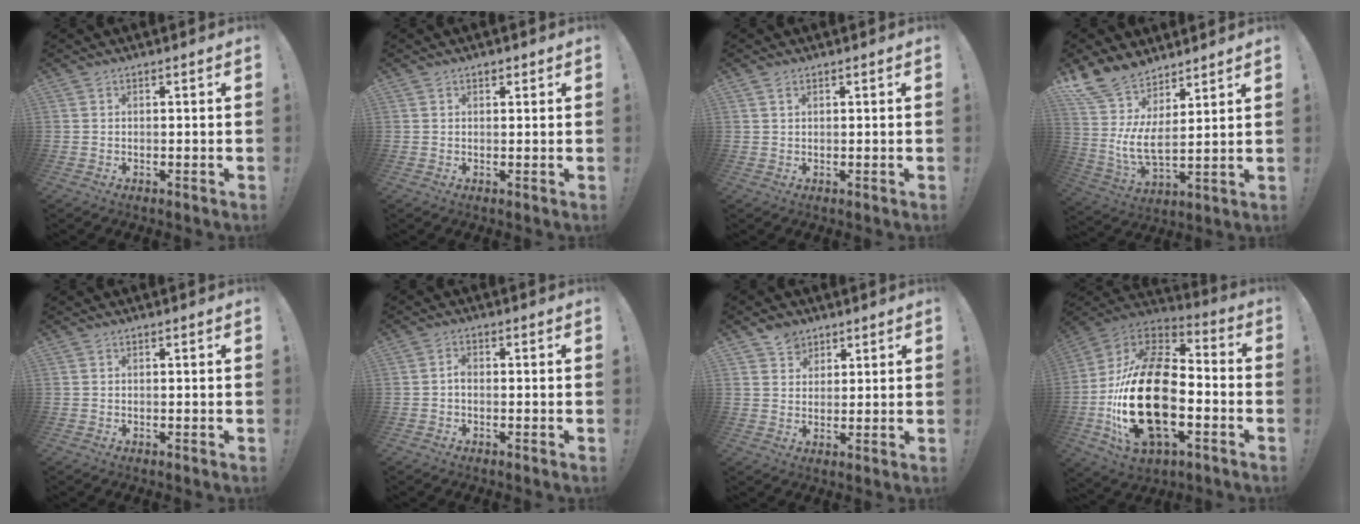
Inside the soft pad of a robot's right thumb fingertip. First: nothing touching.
{"total": 1.1, "force": [0.7, 0.7, 0.4], "torque": [-0.006, 0.000, 0.013]}
{"total": 1.2, "force": [0.8, 0.6, 0.7], "torque": [-0.009, -0.002, 0.013]}
{"total": 12.8, "force": [7.6, 5.5, 8.8], "torque": [-0.199, -0.059, 0.139]}
{"total": 0.0}
{"total": 1.8, "force": [-0.8, 1.0, 1.3], "torque": [-0.026, 0.009, -0.015]}
{"total": 5.2, "force": [3.6, 3.7, 0.4], "torque": [0.004, -0.024, 0.066]}
{"total": 29.8, "force": [-5.4, 17.0, 23.9], "torque": [-0.473, 0.029, -0.080]}